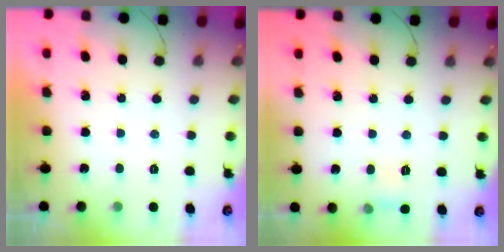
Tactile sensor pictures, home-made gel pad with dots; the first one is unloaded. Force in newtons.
{"total": 4.7, "press": 4.5, "slide": 1.4}